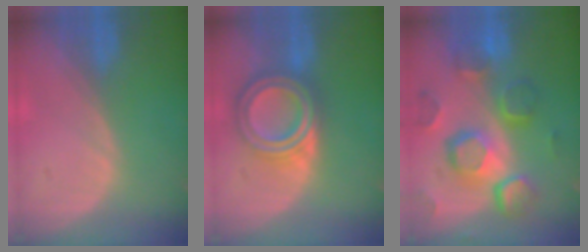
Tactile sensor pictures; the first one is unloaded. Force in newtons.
{"total": 7.9, "press": 7.9, "slide": 0.5}
{"total": 12.3, "press": 10.6, "slide": 6.2}